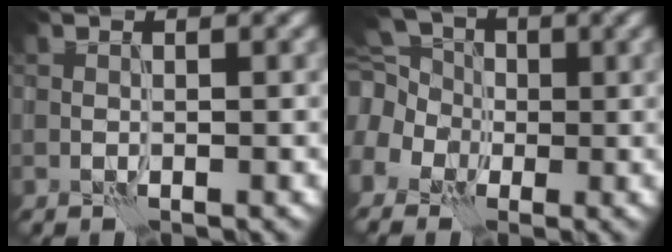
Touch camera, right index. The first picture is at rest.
{"total": 7.0, "force": [-0.1, 6.1, 3.5], "torque": [-0.082, 0.008, -0.036]}